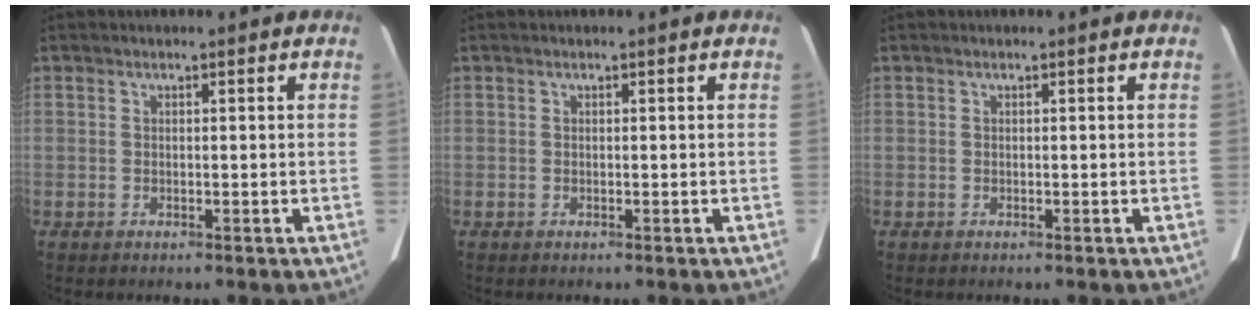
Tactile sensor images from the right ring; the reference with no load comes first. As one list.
[{"total": 0.0}, {"total": 0.0}]